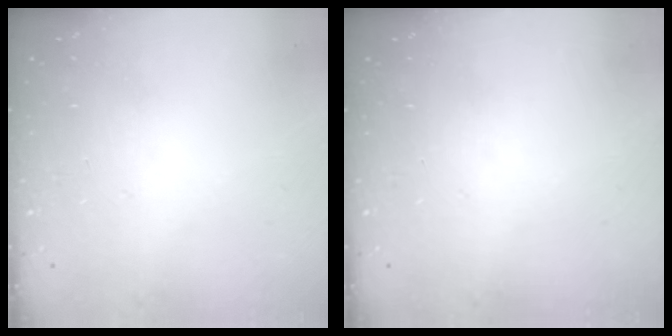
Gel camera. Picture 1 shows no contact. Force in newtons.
{"total": 0.0}